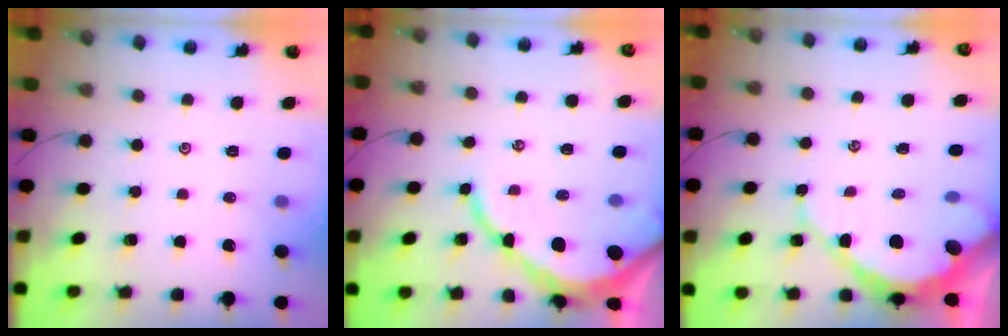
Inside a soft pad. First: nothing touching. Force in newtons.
{"total": 10.4, "press": 10.3, "slide": 1.2}
{"total": 11.0, "press": 11.0, "slide": 1.0}